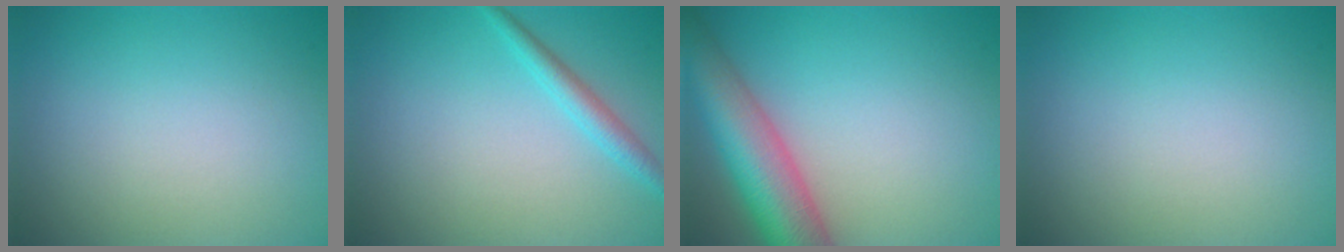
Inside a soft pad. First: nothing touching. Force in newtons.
{"total": 2.1, "press": 2.1, "slide": 0.1}
{"total": 8.6, "press": 8.6, "slide": 0.5}
{"total": 0.0}